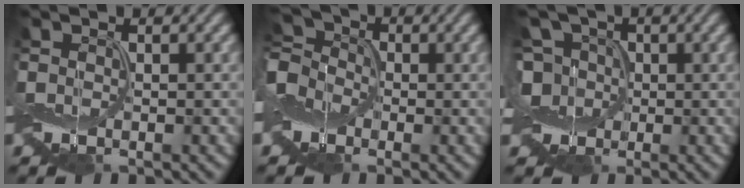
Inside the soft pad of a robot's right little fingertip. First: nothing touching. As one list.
[{"total": 5.3, "force": [-2.1, 4.3, 2.2], "torque": [-0.065, 0.004, -0.055]}, {"total": 7.5, "force": [-0.3, 6.5, 3.8], "torque": [-0.084, 0.026, -0.047]}]